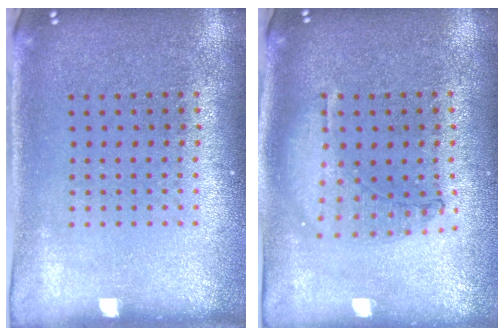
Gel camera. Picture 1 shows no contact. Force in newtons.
{"total": 1.0, "press": 0.9, "slide": 0.2}